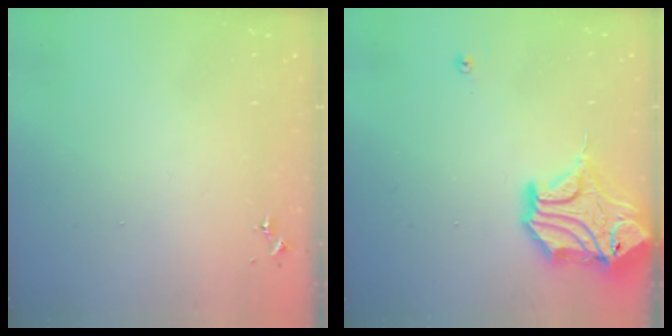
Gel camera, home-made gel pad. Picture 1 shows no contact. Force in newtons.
{"total": 18.1, "press": 17.9, "slide": 2.5}